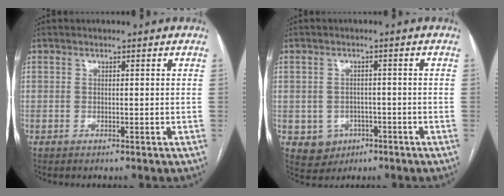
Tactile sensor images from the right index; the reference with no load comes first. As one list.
[{"total": 4.6, "force": [-1.7, 4.1, 0.8], "torque": [-0.005, 0.008, -0.017]}]